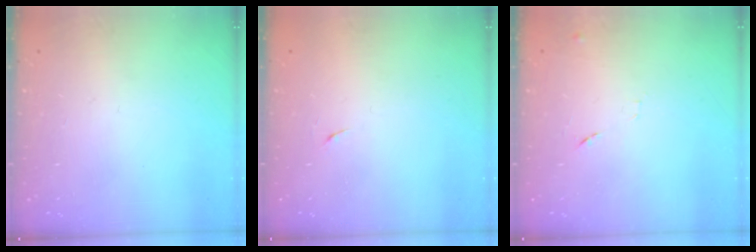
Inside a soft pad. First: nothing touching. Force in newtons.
{"total": 3.8, "press": 3.7, "slide": 0.8}
{"total": 7.3, "press": 7.2, "slide": 0.7}